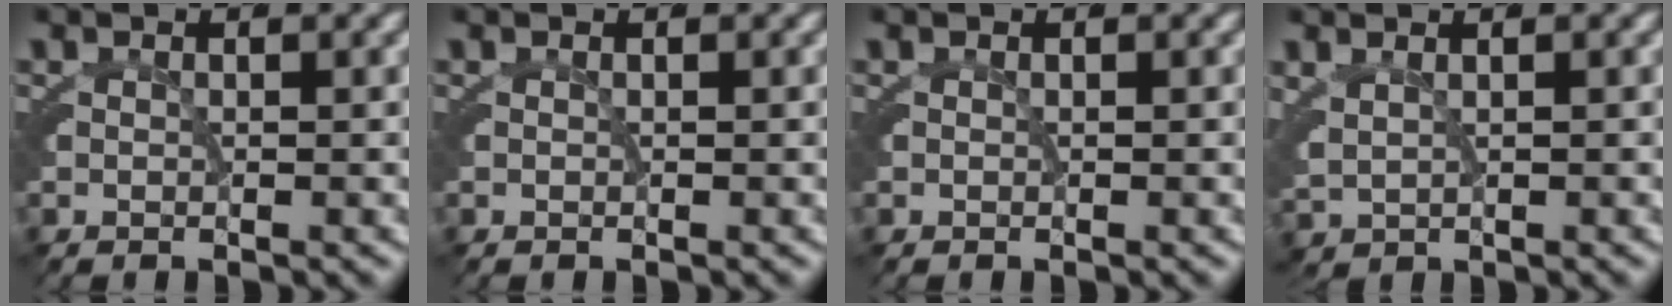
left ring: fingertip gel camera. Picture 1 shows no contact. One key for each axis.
{"total": 0.0}
{"total": 0.0}
{"total": 2.0, "fx": 1.4, "fy": 1.1, "fz": 1.0, "tx": -0.025, "ty": -0.005, "tz": 0.036}